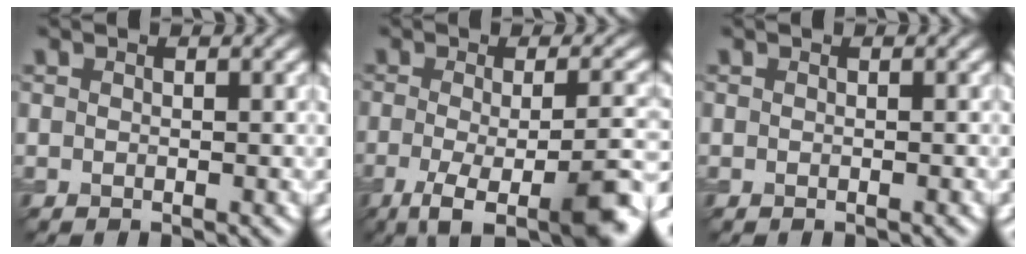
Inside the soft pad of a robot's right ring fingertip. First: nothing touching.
{"total": 9.8, "force": [-4.2, 2.8, 8.4], "torque": [-0.122, -0.013, -0.068]}
{"total": 0.0}